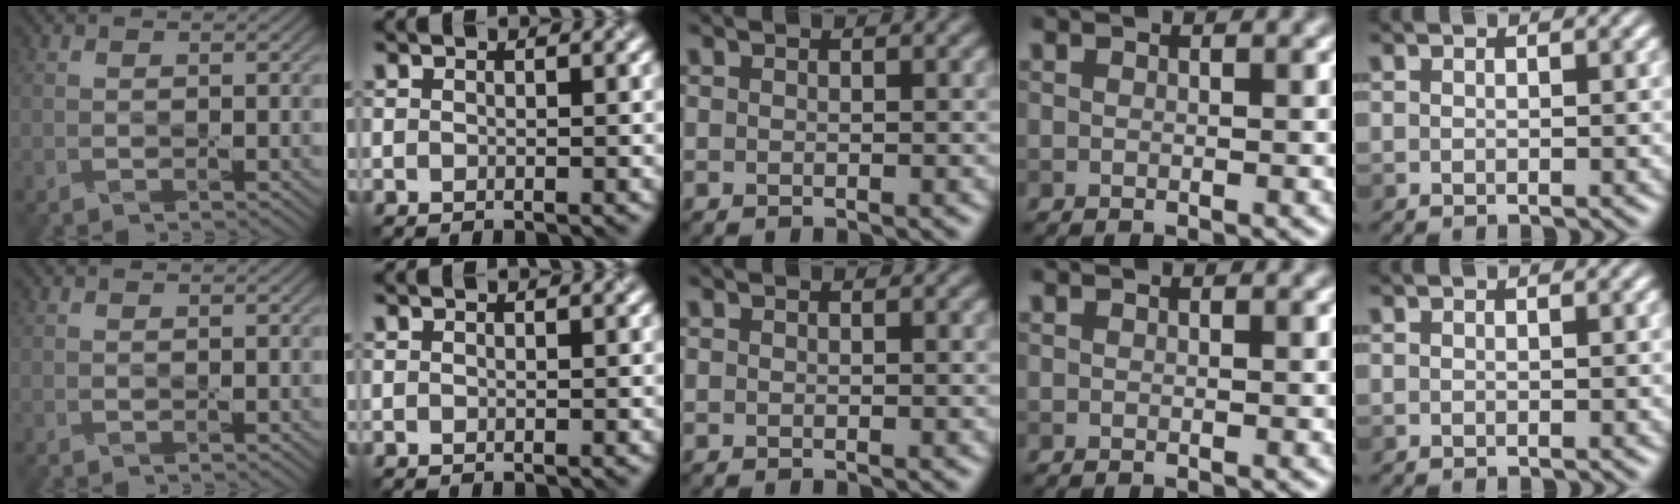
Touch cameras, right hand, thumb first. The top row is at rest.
{}